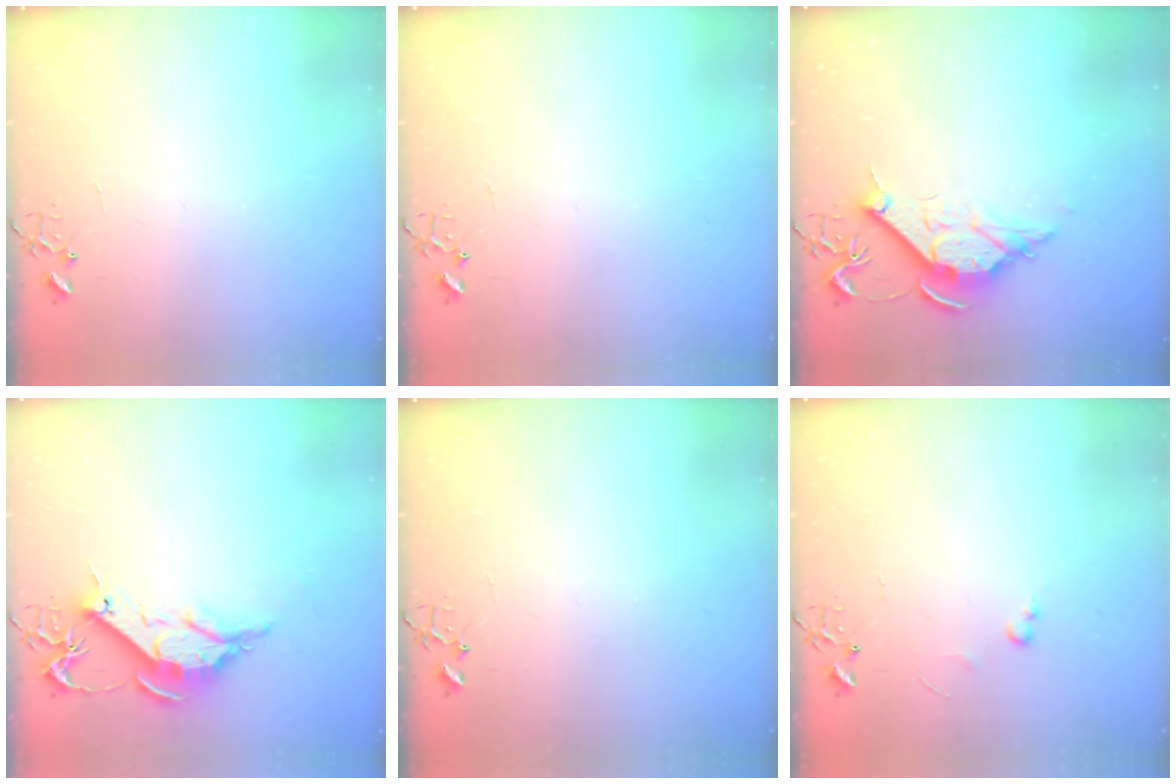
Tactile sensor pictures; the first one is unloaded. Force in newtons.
{"total": 0.0}
{"total": 11.6, "press": 11.6, "slide": 0.9}
{"total": 12.1, "press": 12.1, "slide": 1.1}
{"total": 0.0}
{"total": 2.7, "press": 2.7, "slide": 0.4}